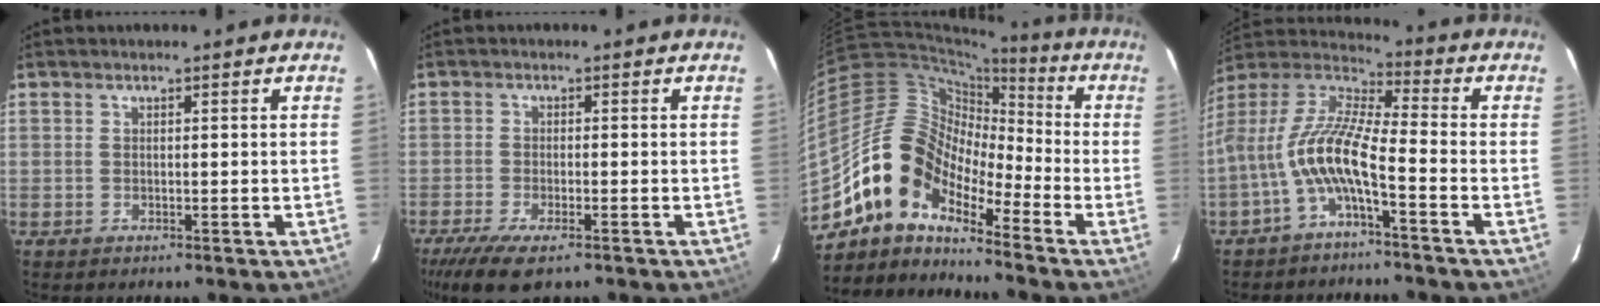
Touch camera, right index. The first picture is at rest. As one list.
[{"total": 9.1, "force": [-6.3, 2.8, 6.0], "torque": [-0.145, -0.036, -0.114]}, {"total": 12.7, "force": [-9.5, 5.9, 6.2], "torque": [-0.102, 0.021, -0.202]}, {"total": 11.8, "force": [-4.2, 2.3, 10.8], "torque": [-0.219, 0.009, -0.087]}]